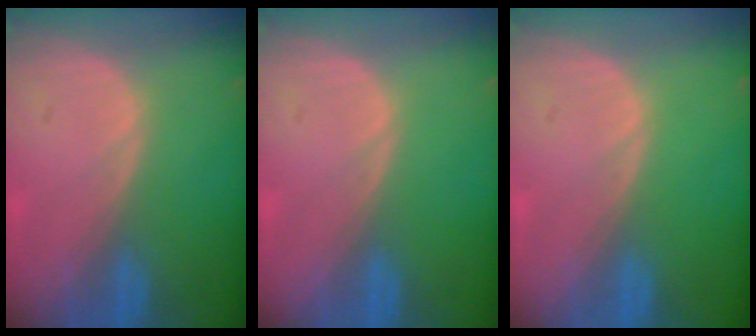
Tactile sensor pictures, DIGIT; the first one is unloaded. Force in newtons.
{"total": 0.0}
{"total": 0.0}